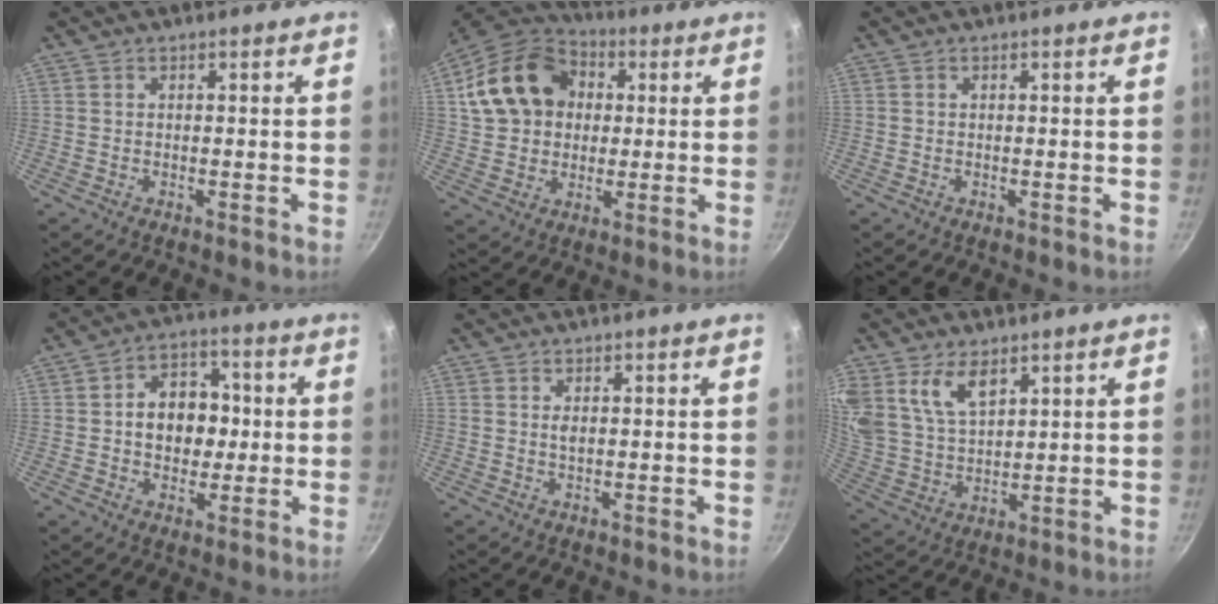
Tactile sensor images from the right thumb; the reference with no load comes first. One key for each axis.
{"total": 17.7, "fx": 3.8, "fy": 13.9, "fz": 10.2, "tx": -0.161, "ty": 0.024, "tz": 0.060}
{"total": 0.0}
{"total": 10.9, "fx": 0.5, "fy": 8.3, "fz": 7.0, "tx": -0.068, "ty": 0.015, "tz": -0.001}
{"total": 1.2, "fx": 0.3, "fy": 0.6, "fz": 1.0, "tx": -0.018, "ty": 0.001, "tz": 0.006}
{"total": 10.4, "fx": 5.8, "fy": 6.0, "fz": 6.3, "tx": -0.109, "ty": -0.033, "tz": 0.123}